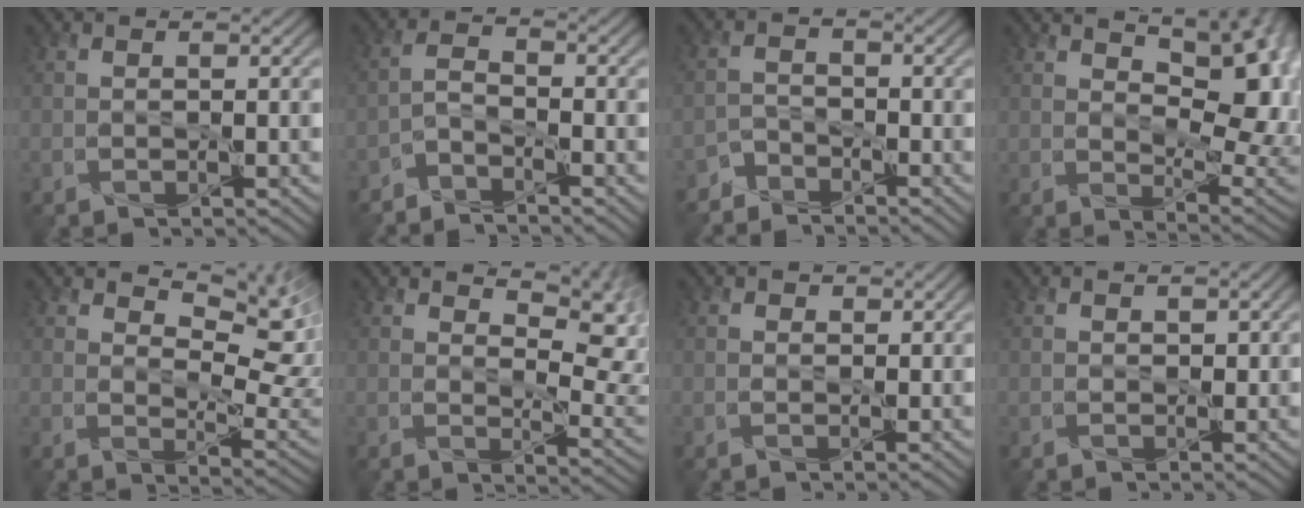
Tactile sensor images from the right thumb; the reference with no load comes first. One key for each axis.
{"total": 3.3, "fx": -3.1, "fy": 0.8, "fz": 1.0, "tx": -0.022, "ty": 0.000, "tz": -0.073}
{"total": 3.2, "fx": -3.0, "fy": 1.2, "fz": 0.0, "tx": 0.003, "ty": 0.002, "tz": -0.069}
{"total": 13.7, "fx": 5.8, "fy": 6.6, "fz": 10.5, "tx": -0.147, "ty": 0.006, "tz": 0.090}
{"total": 12.2, "fx": 7.0, "fy": 5.2, "fz": 8.6, "tx": -0.137, "ty": -0.006, "tz": 0.111}
{"total": 10.9, "fx": 6.6, "fy": 4.5, "fz": 7.4, "tx": -0.110, "ty": -0.004, "tz": 0.101}
{"total": 0.7, "fx": 0.3, "fy": 0.6, "fz": 0.1, "tx": -0.001, "ty": -0.004, "tz": 0.004}
{"total": 0.8, "fx": 0.4, "fy": 0.6, "fz": 0.3, "tx": -0.006, "ty": -0.005, "tz": 0.008}